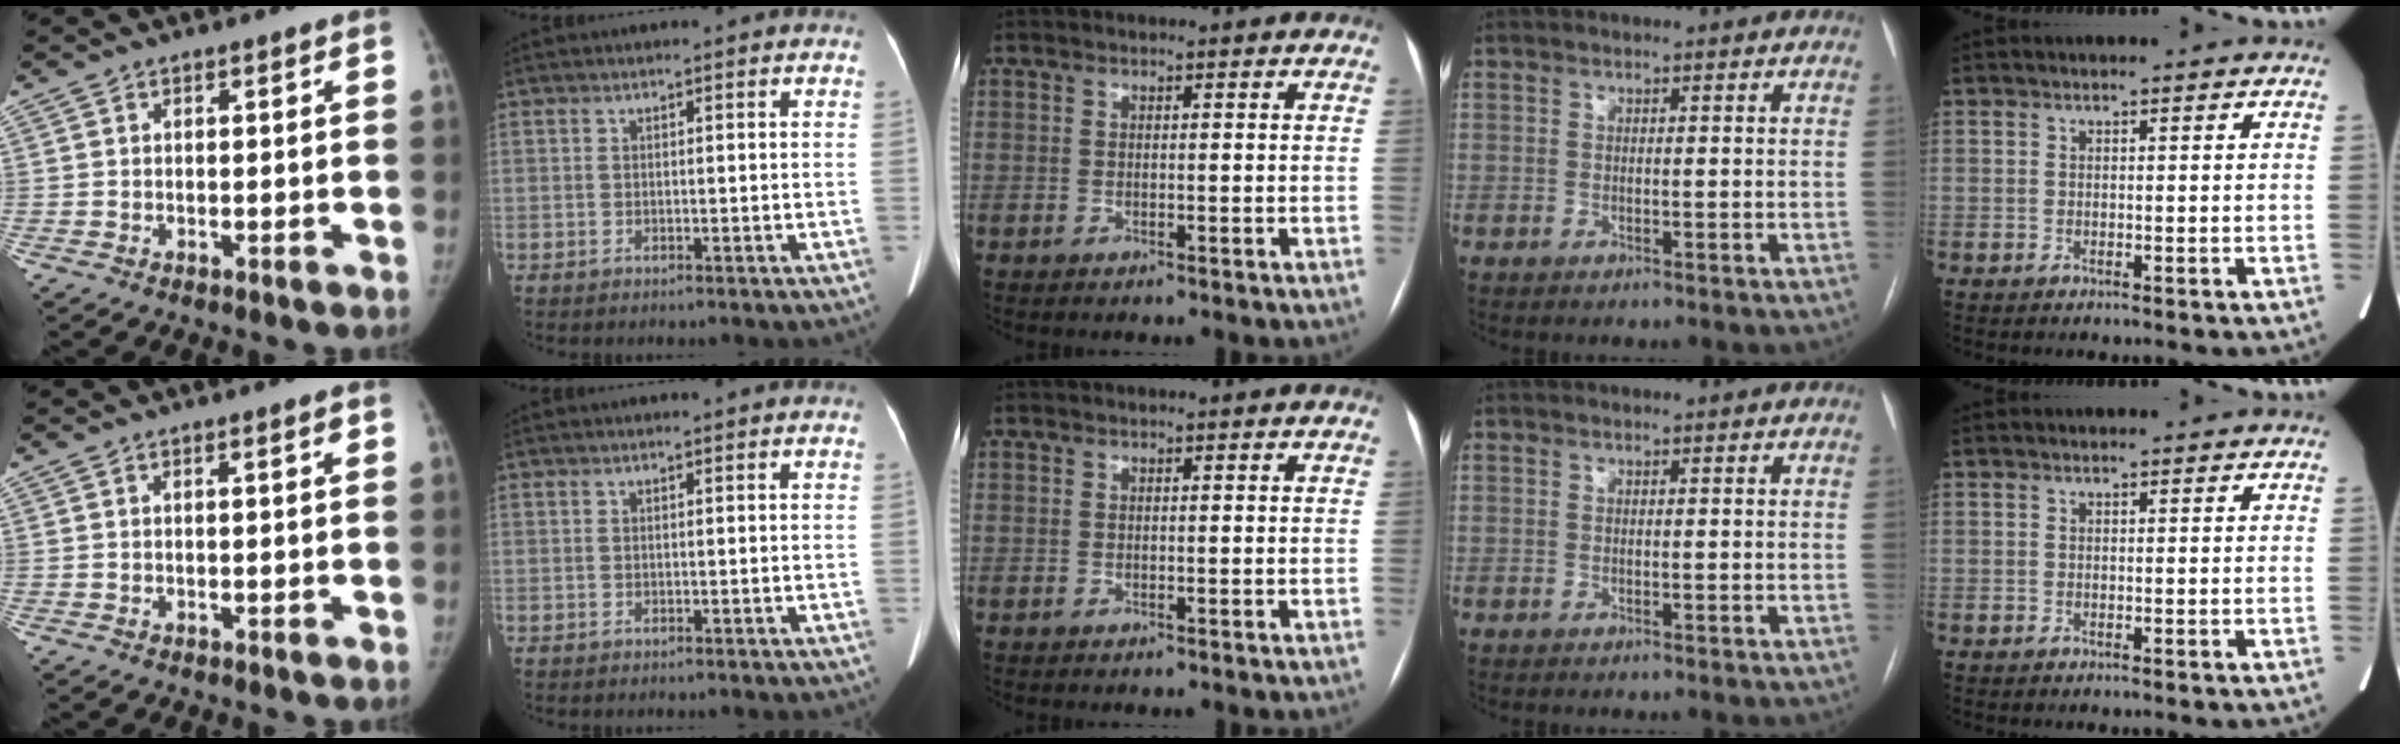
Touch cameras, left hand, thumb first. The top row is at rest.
{"thumb": {"total": 1.0, "force": [0.3, 0.1, 0.9], "torque": [-0.015, 0.002, 0.004]}}